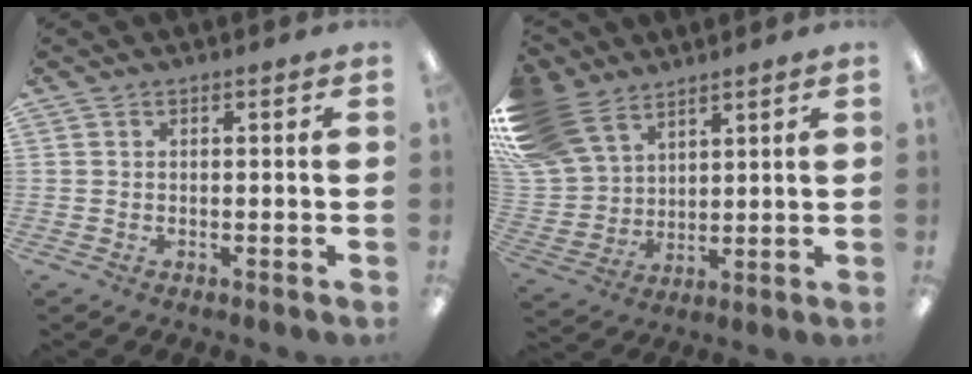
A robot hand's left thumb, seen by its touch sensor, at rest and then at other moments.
{"total": 15.3, "force": [9.9, 10.0, 6.1], "torque": [-0.152, -0.039, 0.197]}